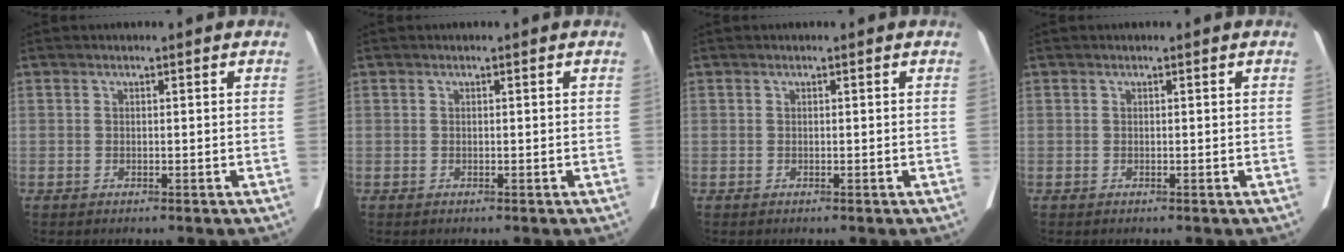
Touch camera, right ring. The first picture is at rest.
{"total": 0.0}
{"total": 0.0}
{"total": 0.0}